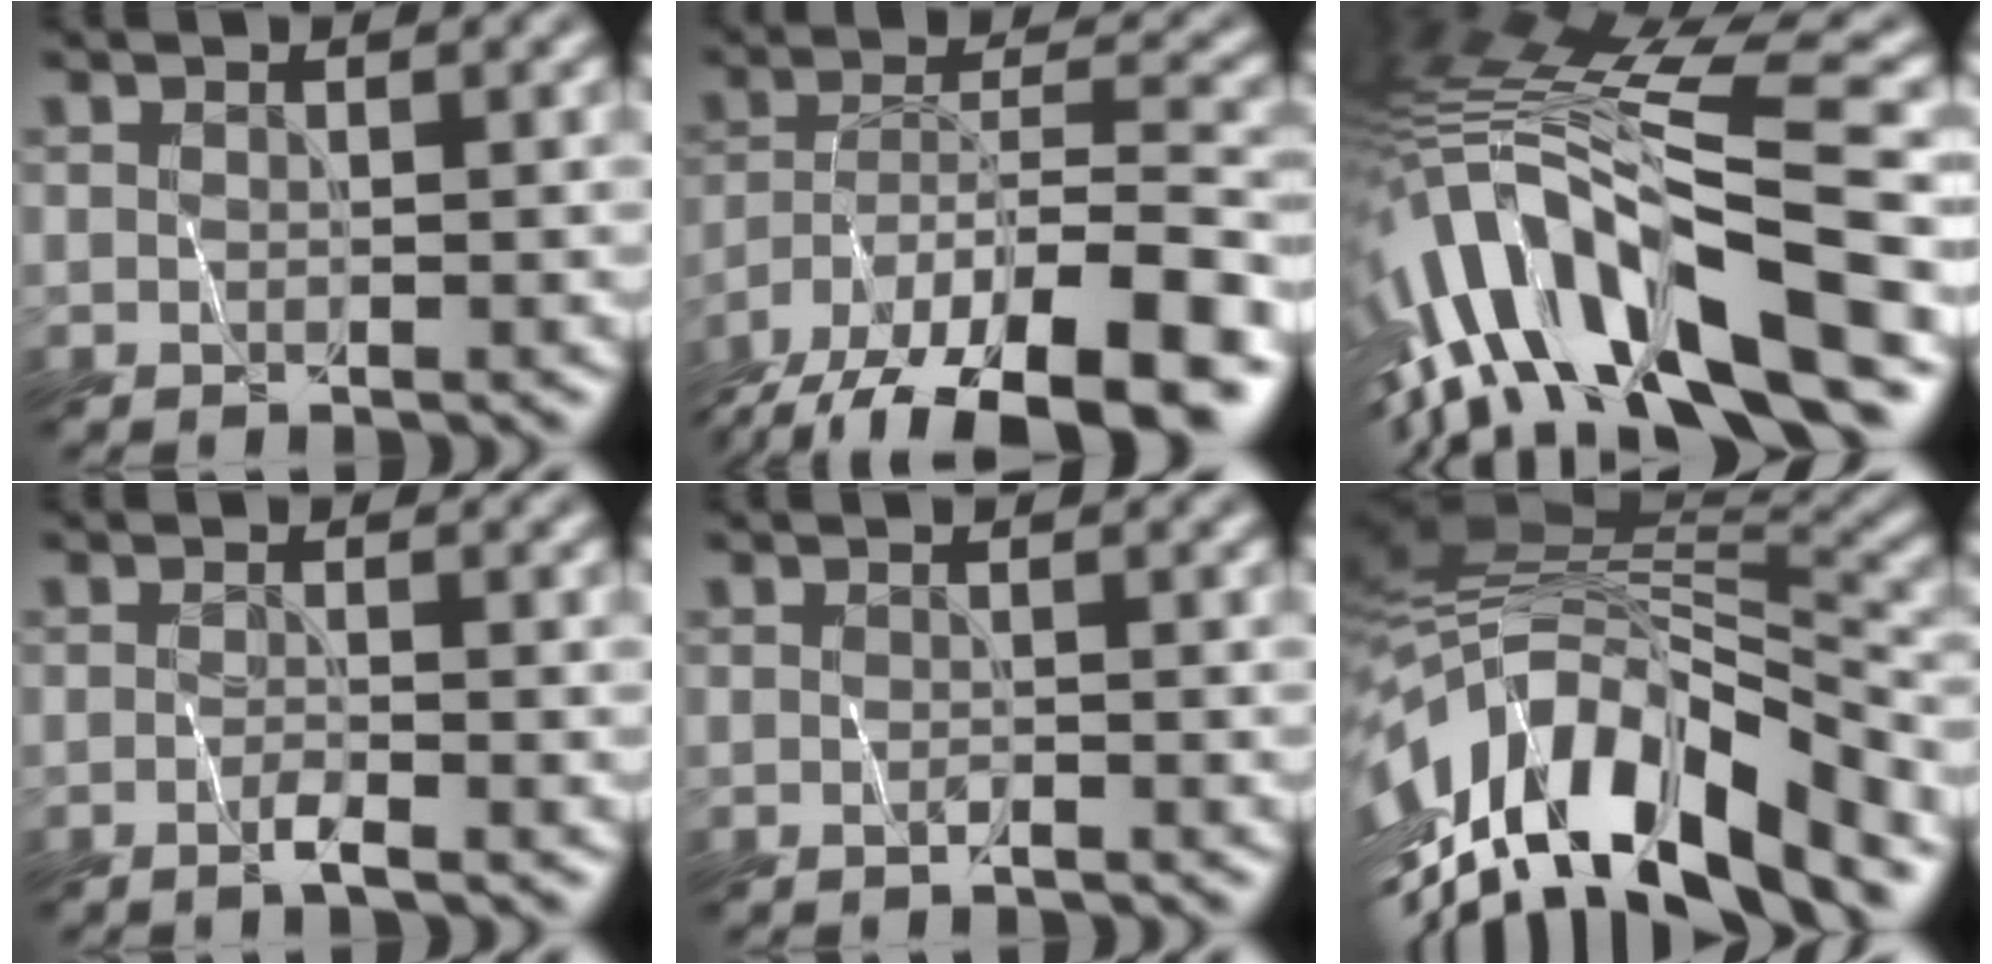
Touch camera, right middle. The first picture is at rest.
{"total": 13.7, "force": [-10.7, 4.5, 7.2], "torque": [-0.134, -0.008, -0.162]}
{"total": 13.6, "force": [-5.9, 3.1, 11.8], "torque": [-0.210, 0.029, -0.104]}
{"total": 1.3, "force": [-1.1, -0.5, 0.5], "torque": [-0.014, 0.000, -0.026]}
{"total": 0.8, "force": [-0.7, 0.0, 0.4], "torque": [-0.013, -0.004, -0.014]}
{"total": 13.2, "force": [-6.9, 4.7, 10.3], "torque": [-0.186, 0.020, -0.129]}